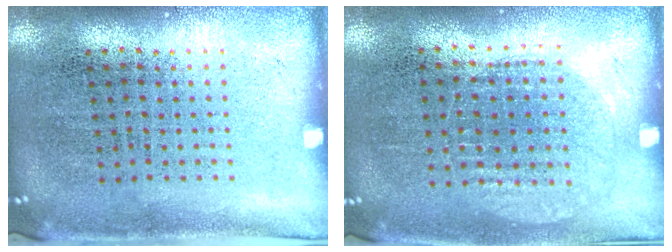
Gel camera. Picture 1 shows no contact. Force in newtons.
{"total": 0.9, "press": 0.8, "slide": 0.4}